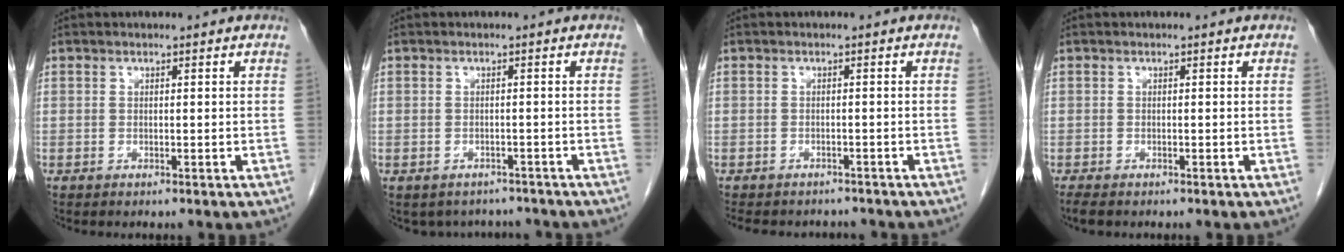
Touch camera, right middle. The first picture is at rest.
{"total": 5.2, "force": [-4.6, 2.5, 0.3], "torque": [0.008, 0.013, -0.055]}
{"total": 8.8, "force": [-7.8, 3.2, 2.4], "torque": [-0.045, 0.001, -0.097]}
{"total": 2.0, "force": [-1.6, 0.6, 1.0], "torque": [-0.023, -0.006, -0.021]}